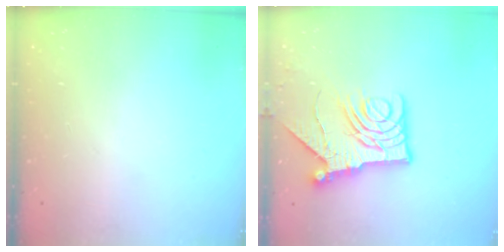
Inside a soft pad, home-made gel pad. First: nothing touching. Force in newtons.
{"total": 14.8, "press": 14.7, "slide": 1.3}